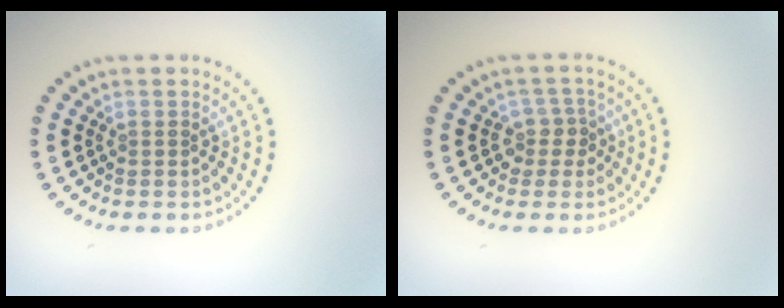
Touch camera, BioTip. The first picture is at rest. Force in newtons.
{"total": 2.1, "press": 1.7, "slide": 1.2}